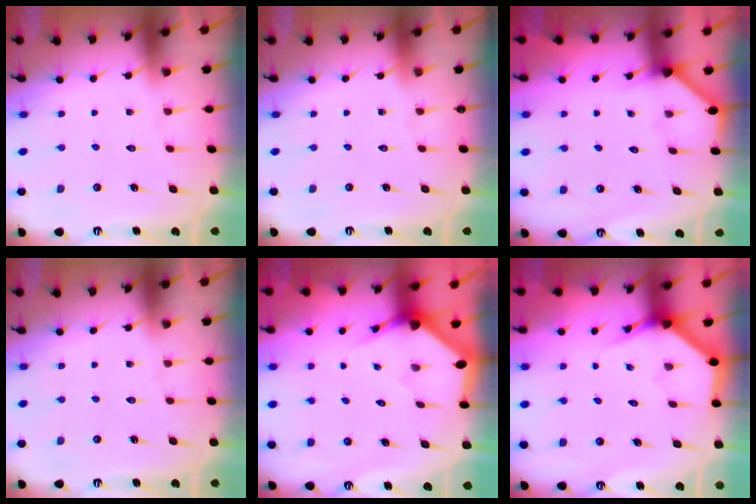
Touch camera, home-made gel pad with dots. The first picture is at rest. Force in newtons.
{"total": 0.0}
{"total": 2.2, "press": 2.2, "slide": 0.2}
{"total": 0.0}
{"total": 3.0, "press": 3.0, "slide": 0.2}
{"total": 3.9, "press": 3.9, "slide": 0.4}